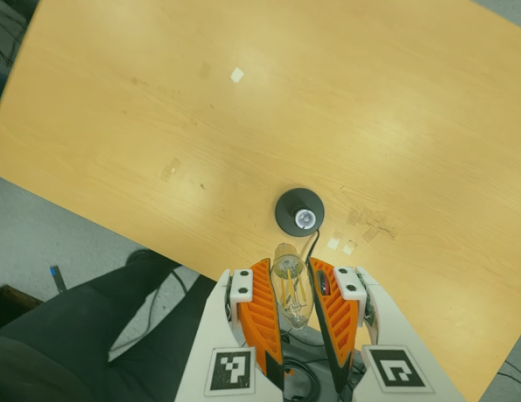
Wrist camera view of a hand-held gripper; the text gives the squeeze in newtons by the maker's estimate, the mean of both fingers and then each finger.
{"total": 17.1, "left": 19.1, "right": 15.1}